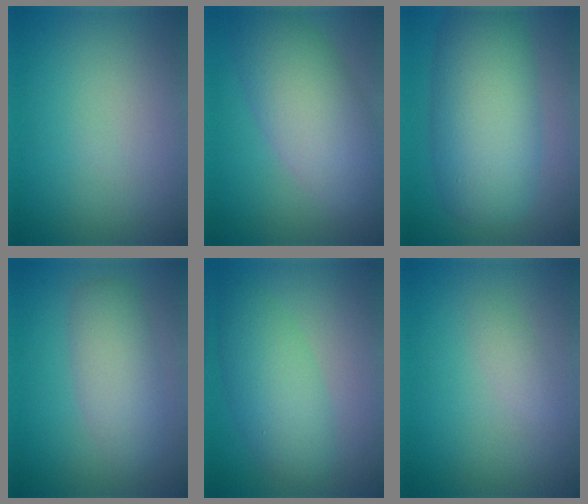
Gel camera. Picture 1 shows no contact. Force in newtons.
{"total": 7.5, "press": 7.5, "slide": 0.2}
{"total": 9.1, "press": 9.1, "slide": 0.3}
{"total": 3.9, "press": 3.9, "slide": 0.1}
{"total": 4.7, "press": 4.7, "slide": 0.0}
{"total": 1.1, "press": 1.1, "slide": 0.1}